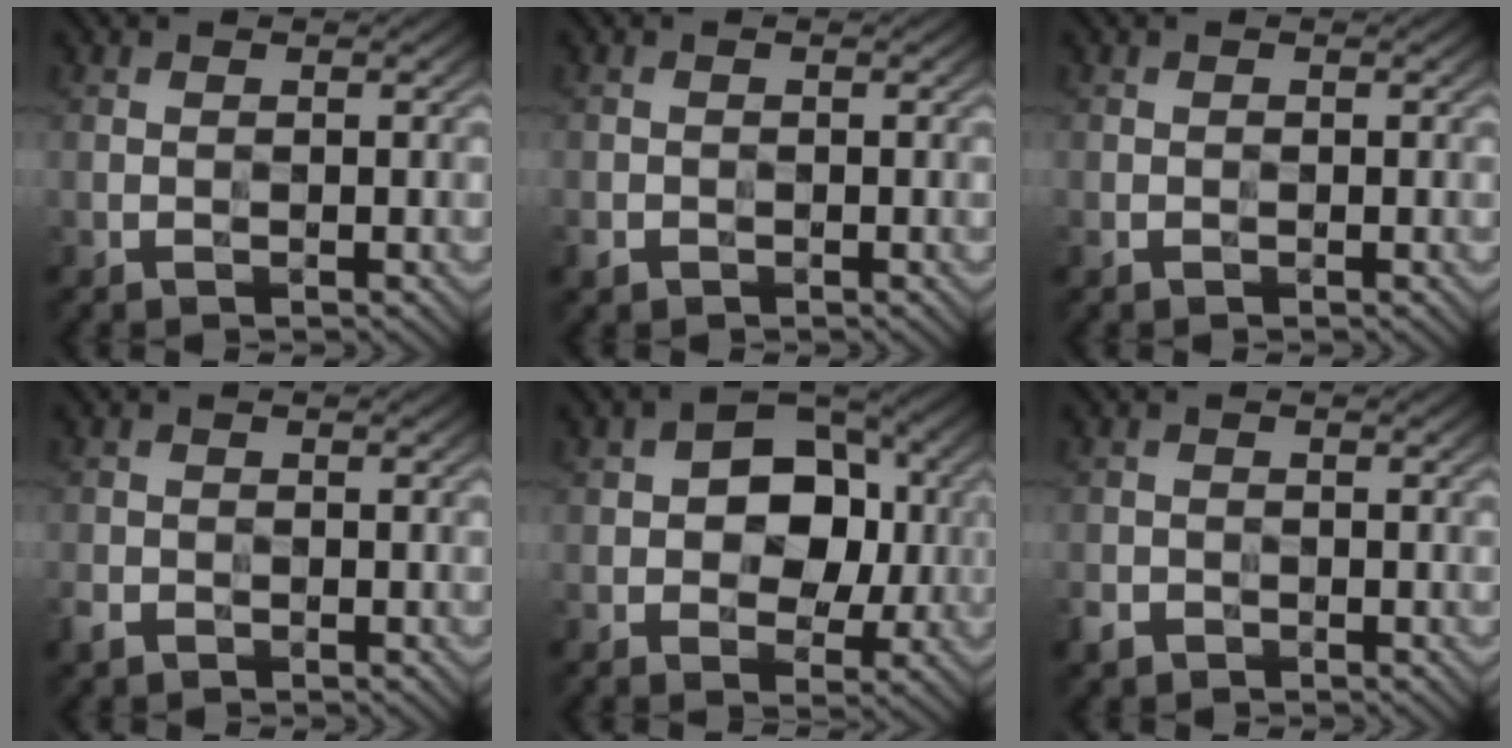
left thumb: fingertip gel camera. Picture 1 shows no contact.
{"total": 1.0, "force": [-0.6, 0.7, 0.3], "torque": [-0.006, -0.004, -0.013]}
{"total": 0.6, "force": [-0.3, 0.4, 0.3], "torque": [-0.007, -0.002, -0.006]}
{"total": 1.6, "force": [-1.1, 1.0, 0.5], "torque": [-0.013, -0.004, -0.026]}
{"total": 8.1, "force": [0.3, 5.7, 5.8], "torque": [-0.077, 0.008, -0.006]}
{"total": 1.7, "force": [-1.1, 1.1, 0.5], "torque": [-0.009, -0.003, -0.026]}